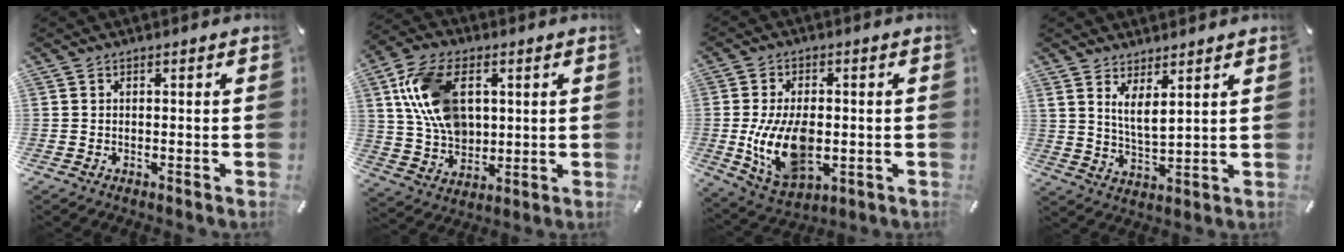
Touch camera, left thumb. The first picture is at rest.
{"total": 15.1, "force": [3.7, 10.8, 9.9], "torque": [-0.214, 0.013, 0.071]}
{"total": 14.3, "force": [-1.4, 8.8, 11.2], "torque": [-0.222, -0.006, -0.021]}
{"total": 5.9, "force": [4.1, 1.6, 3.9], "torque": [-0.072, -0.022, 0.071]}